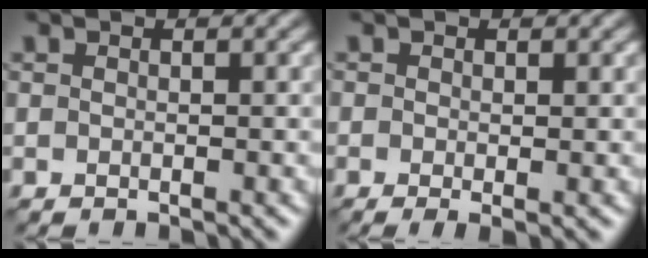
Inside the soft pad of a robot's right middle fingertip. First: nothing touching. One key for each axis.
{"total": 1.2, "fx": -0.2, "fy": 0.2, "fz": 1.1, "tx": -0.018, "ty": -0.007, "tz": -0.004}